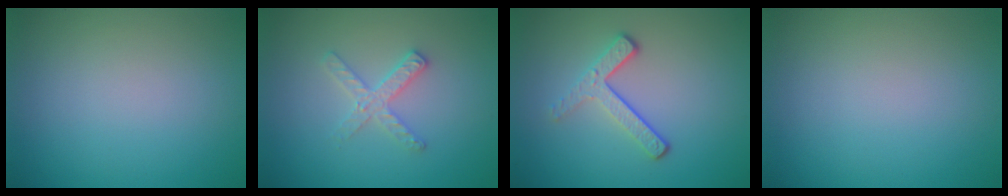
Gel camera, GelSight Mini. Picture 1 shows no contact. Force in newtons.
{"total": 2.2, "press": 2.2, "slide": 0.3}
{"total": 3.1, "press": 2.3, "slide": 2.1}
{"total": 0.0}